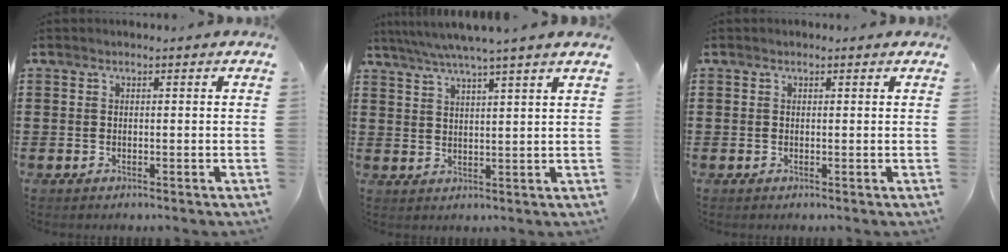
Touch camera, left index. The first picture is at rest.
{"total": 4.5, "force": [3.7, -0.8, 2.3], "torque": [-0.055, -0.015, 0.064]}
{"total": 0.6, "force": [0.2, 0.5, 0.1], "torque": [-0.003, 0.005, 0.003]}